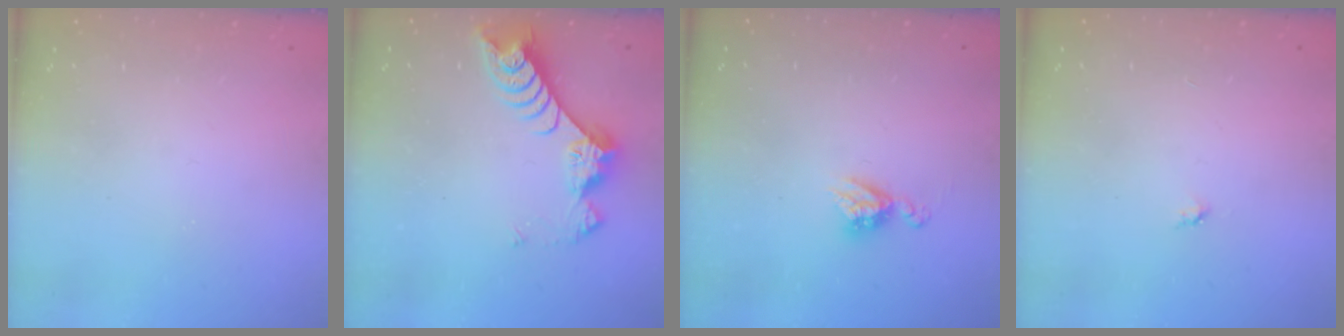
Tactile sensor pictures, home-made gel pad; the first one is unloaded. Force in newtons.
{"total": 7.4, "press": 7.3, "slide": 1.0}
{"total": 5.3, "press": 5.3, "slide": 0.5}
{"total": 2.8, "press": 2.8, "slide": 0.4}